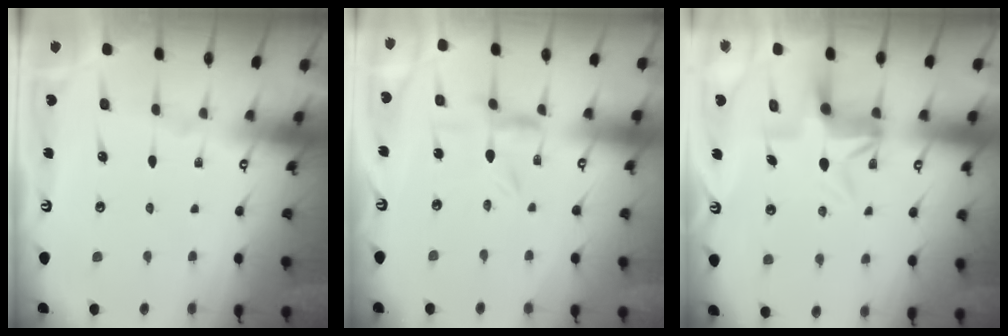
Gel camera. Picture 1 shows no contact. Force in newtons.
{"total": 1.6, "press": 1.6, "slide": 0.3}
{"total": 5.4, "press": 5.3, "slide": 0.5}